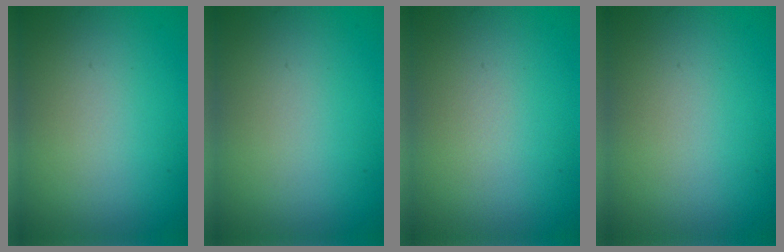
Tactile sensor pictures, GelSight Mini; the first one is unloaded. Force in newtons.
{"total": 0.0}
{"total": 0.0}
{"total": 0.0}